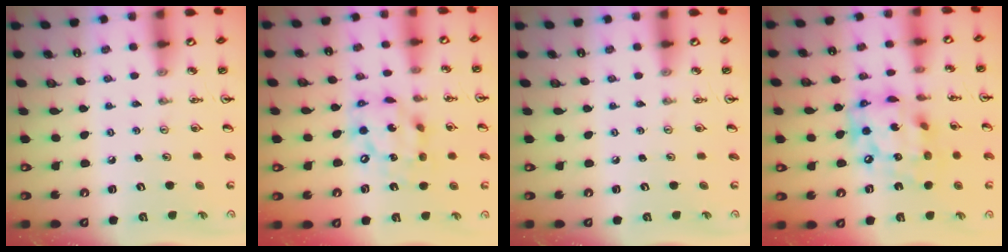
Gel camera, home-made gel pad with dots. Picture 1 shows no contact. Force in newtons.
{"total": 13.1, "press": 13.1, "slide": 0.9}
{"total": 0.0}
{"total": 18.0, "press": 17.9, "slide": 1.8}